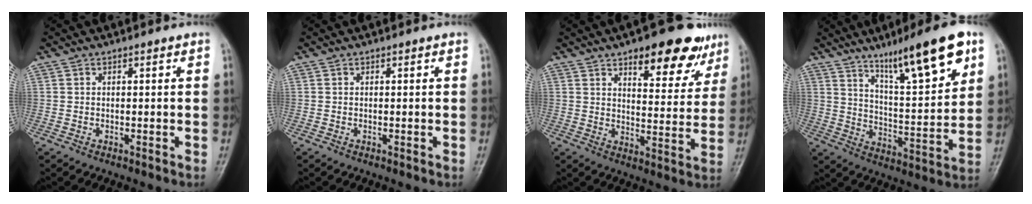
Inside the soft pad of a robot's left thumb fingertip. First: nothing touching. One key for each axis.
{"total": 0.0}
{"total": 14.5, "fx": 9.1, "fy": 5.9, "fz": 9.6, "tx": -0.074, "ty": -0.043, "tz": 0.124}
{"total": 17.7, "fx": 10.6, "fy": 3.4, "fz": 13.7, "tx": -0.194, "ty": -0.049, "tz": 0.177}